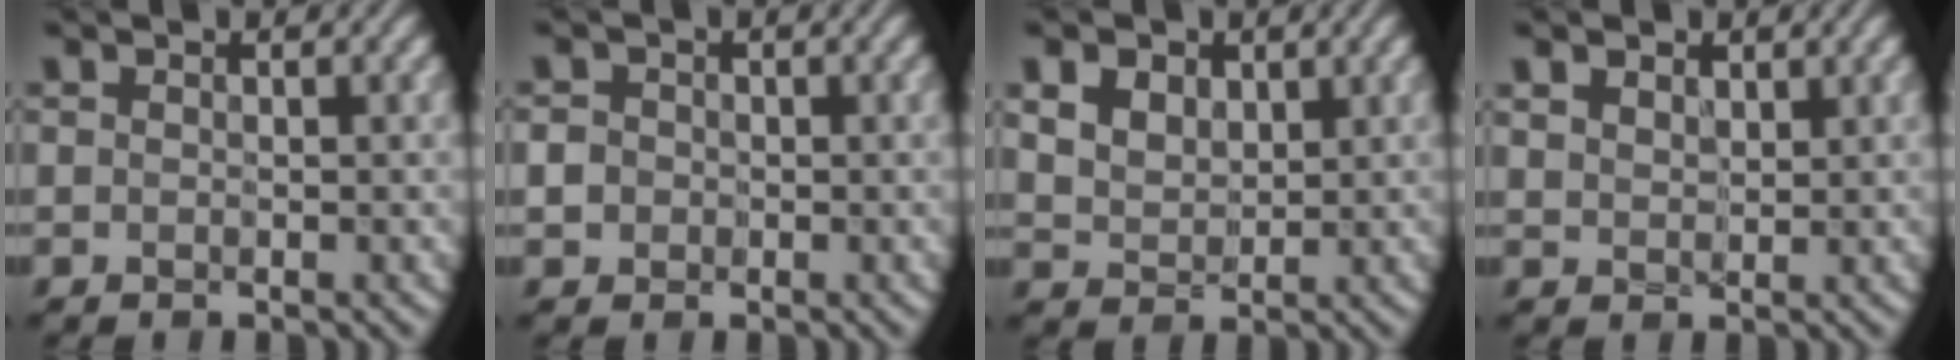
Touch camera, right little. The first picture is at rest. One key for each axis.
{"total": 1.4, "fx": -0.5, "fy": 1.3, "fz": 0.1, "tx": -0.002, "ty": -0.002, "tz": -0.007}
{"total": 5.2, "fx": 2.2, "fy": 3.9, "fz": 2.8, "tx": -0.094, "ty": 0.008, "tz": 0.040}
{"total": 2.8, "fx": 1.8, "fy": 1.8, "fz": 1.3, "tx": -0.040, "ty": 0.001, "tz": 0.032}